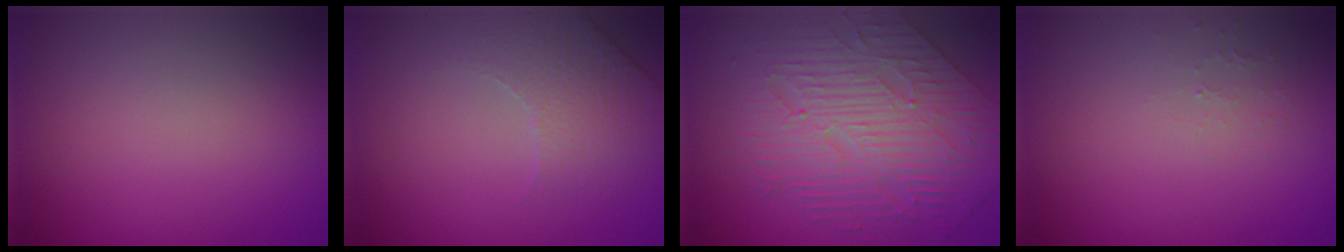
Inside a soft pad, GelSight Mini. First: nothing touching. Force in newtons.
{"total": 2.2, "press": 2.0, "slide": 1.0}
{"total": 5.8, "press": 5.1, "slide": 2.7}
{"total": 0.8, "press": 0.8, "slide": 0.3}